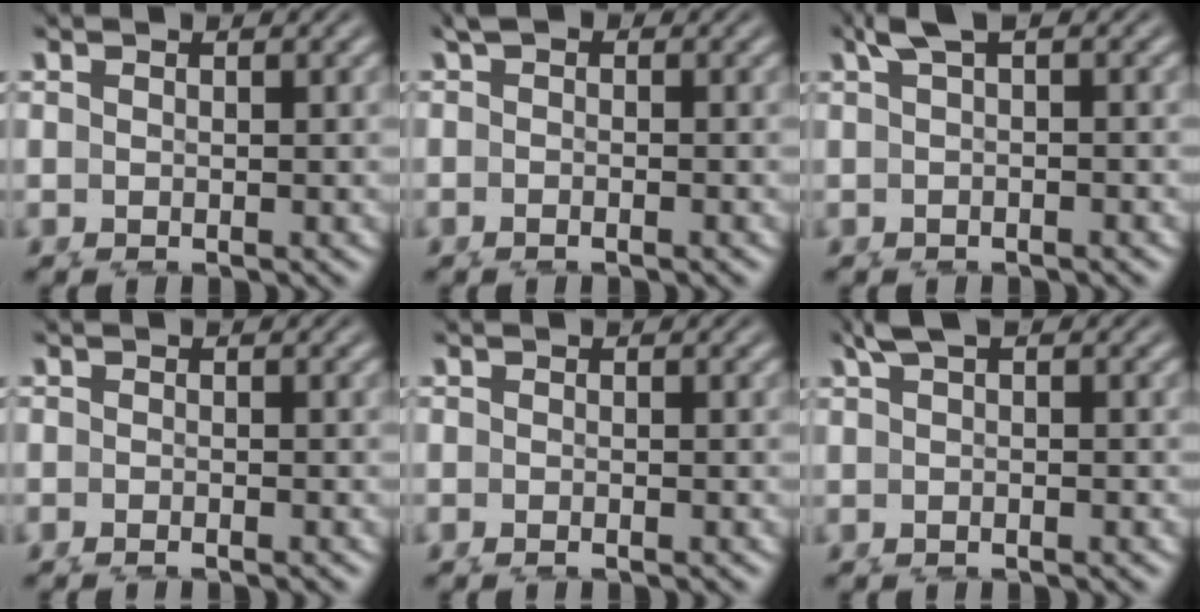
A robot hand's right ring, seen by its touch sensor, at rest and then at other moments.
{"total": 0.7, "force": [-0.3, -0.3, 0.6], "torque": [-0.004, 0.003, -0.008]}
{"total": 1.6, "force": [0.8, -0.5, 1.4], "torque": [-0.026, 0.004, 0.014]}
{"total": 1.3, "force": [-1.3, -0.2, -0.1], "torque": [0.007, -0.003, -0.022]}
{"total": 1.0, "force": [-1.0, -0.1, -0.1], "torque": [0.007, -0.004, -0.016]}
{"total": 1.2, "force": [0.5, -0.3, 1.1], "torque": [-0.023, 0.006, 0.009]}